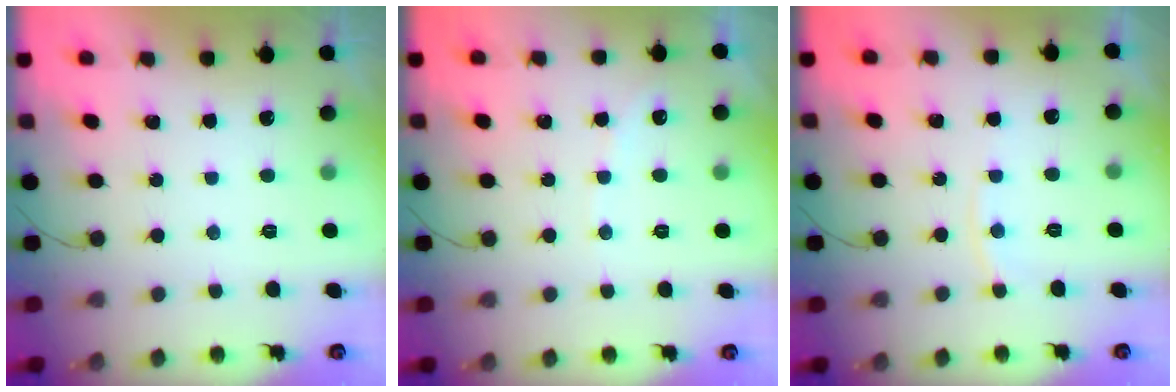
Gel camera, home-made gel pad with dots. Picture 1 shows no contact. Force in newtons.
{"total": 4.0, "press": 4.0, "slide": 0.6}
{"total": 5.2, "press": 5.2, "slide": 0.6}